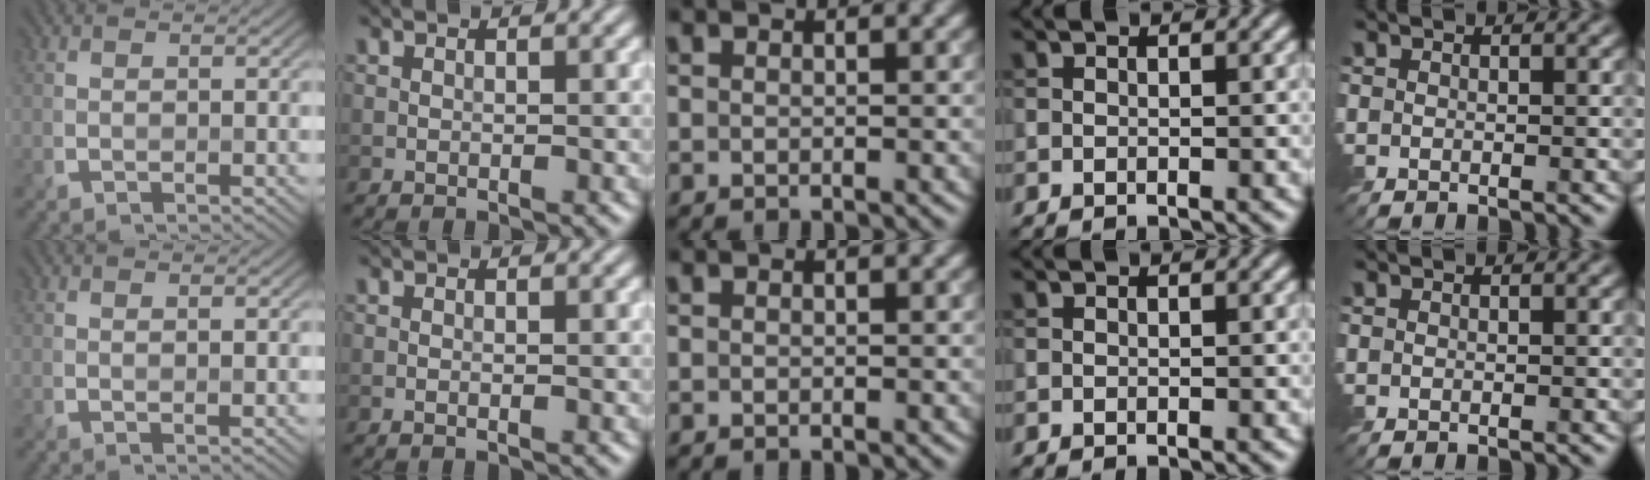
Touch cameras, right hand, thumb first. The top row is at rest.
{"thumb": {"total": 0.5, "force": [0.2, 0.1, 0.5], "torque": [-0.010, 0.003, 0.004]}}